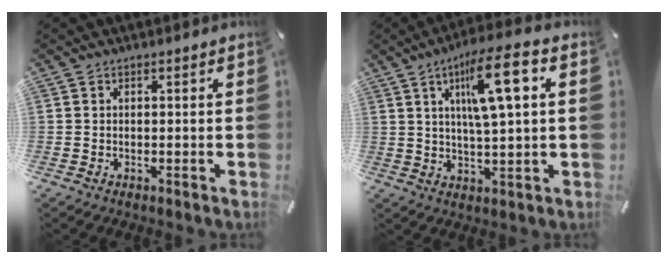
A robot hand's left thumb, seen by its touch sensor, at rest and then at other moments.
{"total": 13.1, "force": [4.6, 3.0, 11.9], "torque": [-0.194, -0.004, 0.073]}